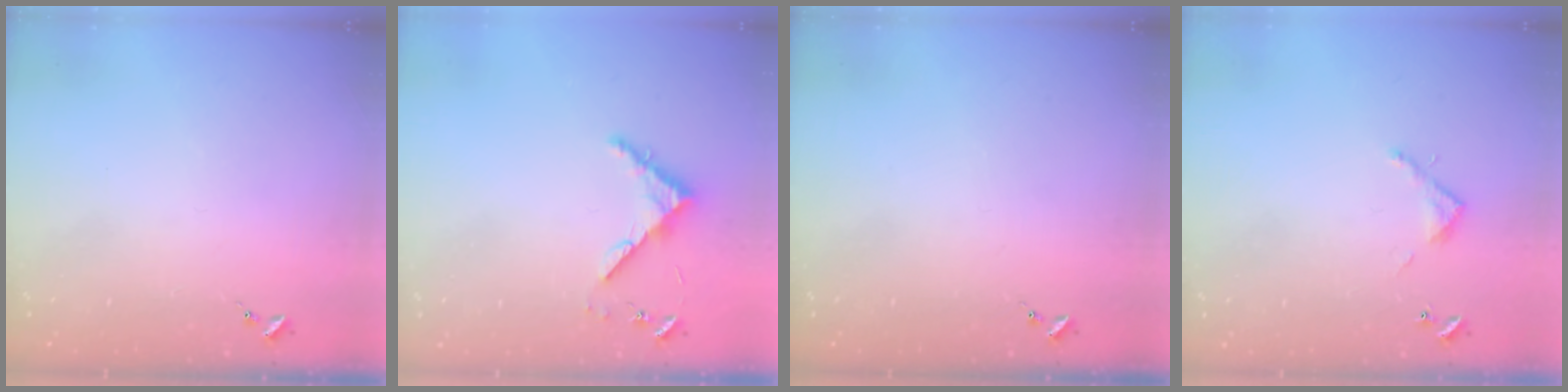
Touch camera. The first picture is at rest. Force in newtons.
{"total": 4.6, "press": 4.6, "slide": 0.4}
{"total": 0.0}
{"total": 3.2, "press": 3.2, "slide": 0.2}